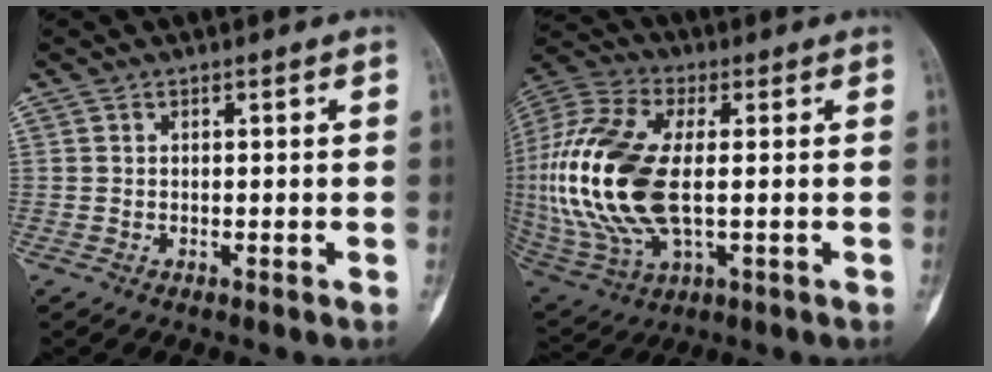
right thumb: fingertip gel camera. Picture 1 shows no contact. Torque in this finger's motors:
{"motor_torque": [2.22, 2.11, 1.46, -1.31, 0.64]}